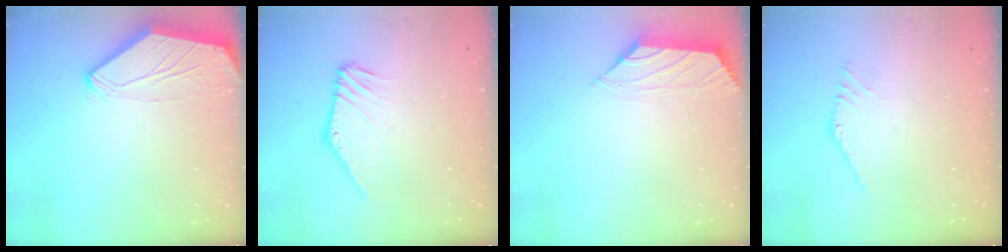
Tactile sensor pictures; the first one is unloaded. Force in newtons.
{"total": 3.7, "press": 3.7, "slide": 0.2}
{"total": 0.9, "press": 0.7, "slide": 0.4}
{"total": 2.4, "press": 2.4, "slide": 0.1}